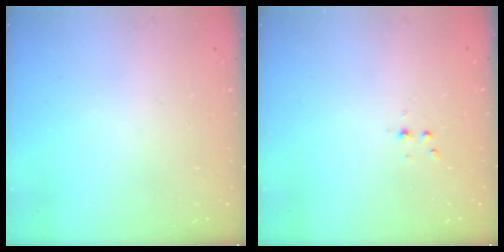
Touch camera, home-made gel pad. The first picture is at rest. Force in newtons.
{"total": 2.7, "press": 2.3, "slide": 1.4}